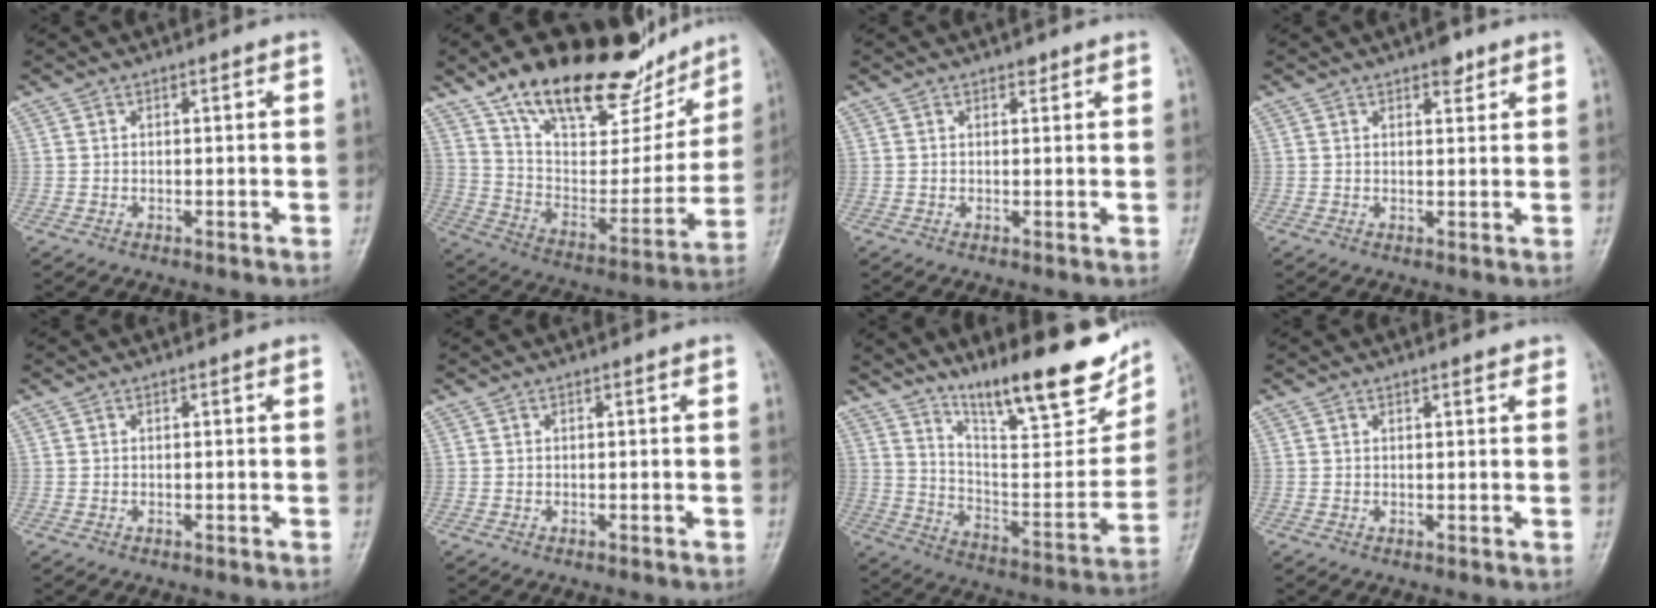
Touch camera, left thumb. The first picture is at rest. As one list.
[{"total": 28.2, "force": [19.3, 12.1, 16.6], "torque": [-0.214, -0.053, 0.313]}, {"total": 1.0, "force": [0.8, 0.5, 0.4], "torque": [-0.001, -0.005, 0.008]}, {"total": 2.8, "force": [2.0, 1.2, 1.6], "torque": [-0.013, -0.009, 0.026]}, {"total": 0.0}, {"total": 0.0}, {"total": 23.2, "force": [15.4, 5.9, 16.4], "torque": [-0.205, -0.071, 0.251]}, {"total": 1.5, "force": [1.2, 0.5, 0.7], "torque": [-0.006, -0.005, 0.013]}]